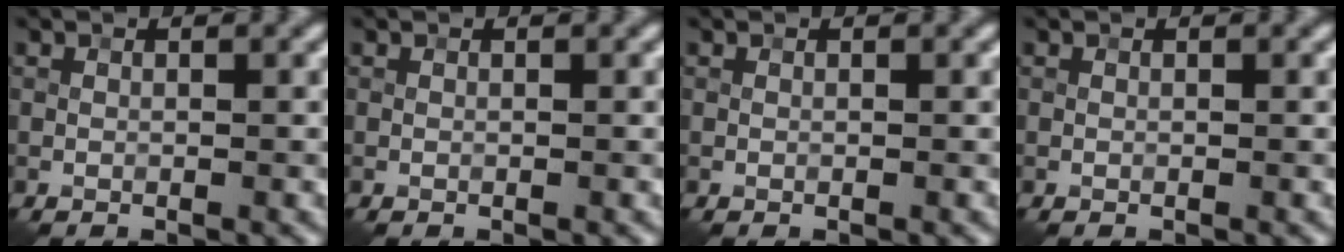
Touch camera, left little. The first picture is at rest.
{"total": 0.0}
{"total": 0.0}
{"total": 0.0}